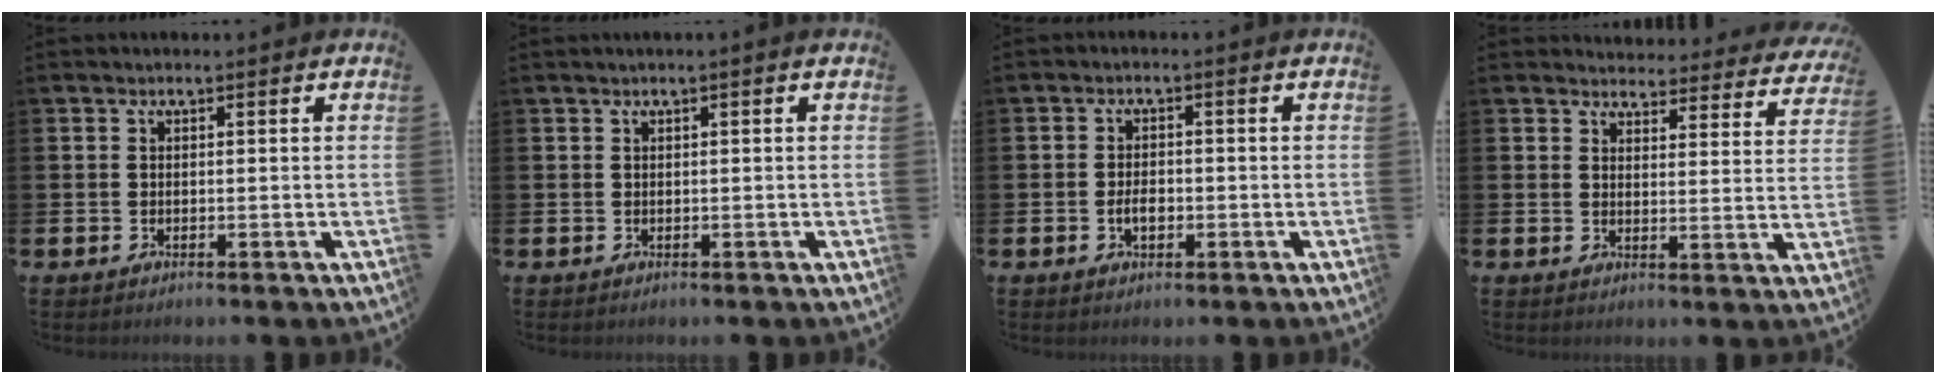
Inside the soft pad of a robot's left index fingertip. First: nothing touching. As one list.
[{"total": 0.5, "force": [0.0, -0.1, 0.5], "torque": [-0.012, 0.000, 0.001]}, {"total": 2.3, "force": [-0.5, 1.4, 1.8], "torque": [-0.022, -0.001, -0.013]}, {"total": 3.8, "force": [3.7, 1.0, 0.0], "torque": [-0.004, -0.031, 0.061]}]